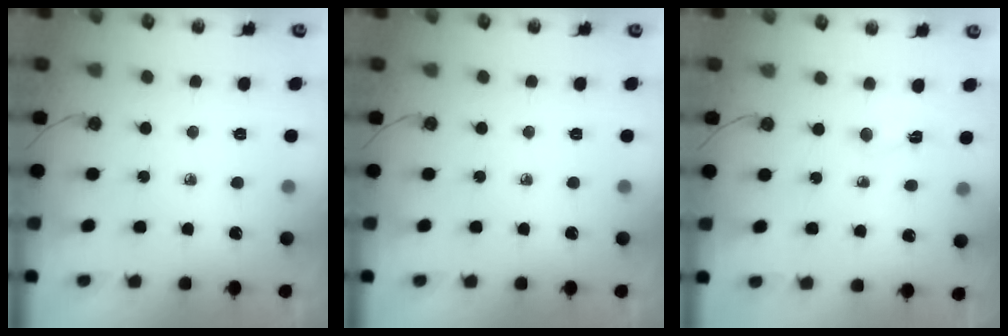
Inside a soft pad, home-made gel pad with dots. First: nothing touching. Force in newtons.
{"total": 0.0}
{"total": 2.8, "press": 2.7, "slide": 0.7}